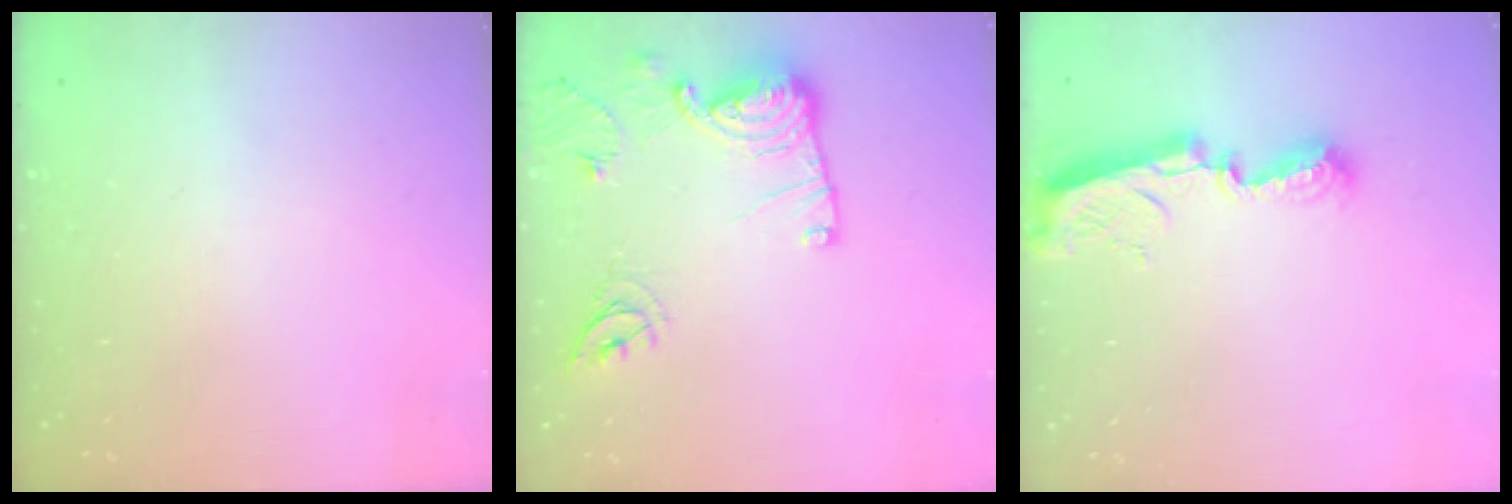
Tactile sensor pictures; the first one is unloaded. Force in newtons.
{"total": 13.7, "press": 13.6, "slide": 1.4}
{"total": 9.1, "press": 9.1, "slide": 0.6}